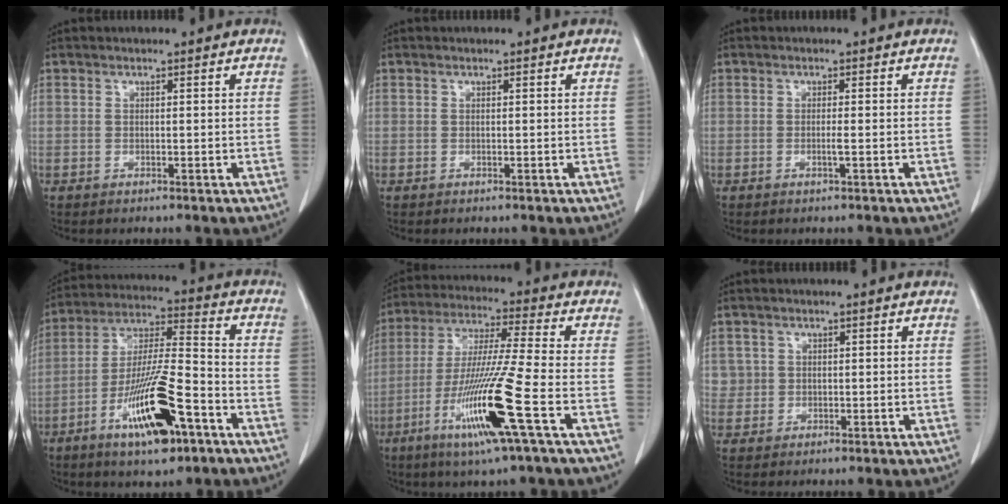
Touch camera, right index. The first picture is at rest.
{"total": 0.0}
{"total": 0.9, "force": [-0.4, -0.2, 0.8], "torque": [-0.016, -0.001, -0.008]}
{"total": 15.6, "force": [-7.8, 3.0, 13.1], "torque": [-0.250, -0.007, -0.132]}
{"total": 15.2, "force": [-6.1, -1.4, 13.8], "torque": [-0.282, -0.027, -0.117]}
{"total": 1.7, "force": [0.3, 1.7, -0.2], "torque": [0.017, 0.004, 0.000]}